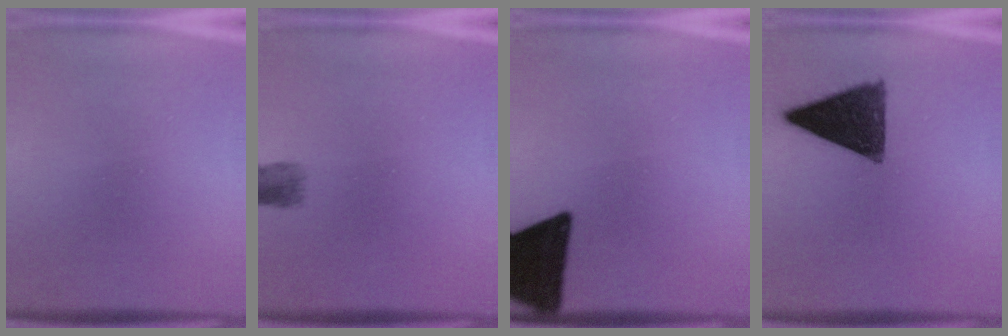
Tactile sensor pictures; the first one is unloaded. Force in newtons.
{"total": 1.3}
{"total": 18.8}
{"total": 12.6}